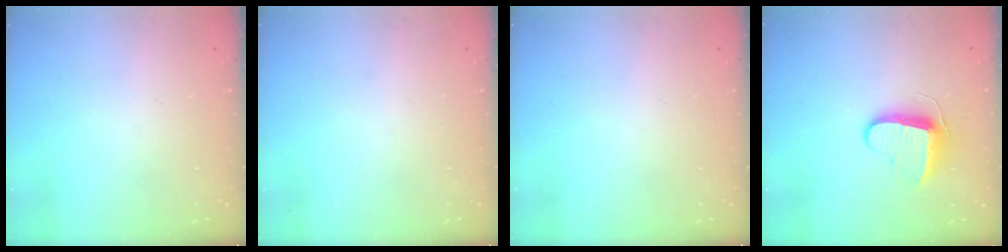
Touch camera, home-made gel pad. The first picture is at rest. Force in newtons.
{"total": 0.0}
{"total": 0.0}
{"total": 9.6, "press": 9.6, "slide": 0.4}